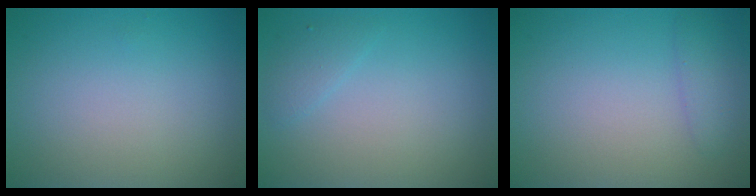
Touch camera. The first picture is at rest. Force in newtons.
{"total": 1.2, "press": 1.2, "slide": 0.1}
{"total": 1.5, "press": 1.5, "slide": 0.1}